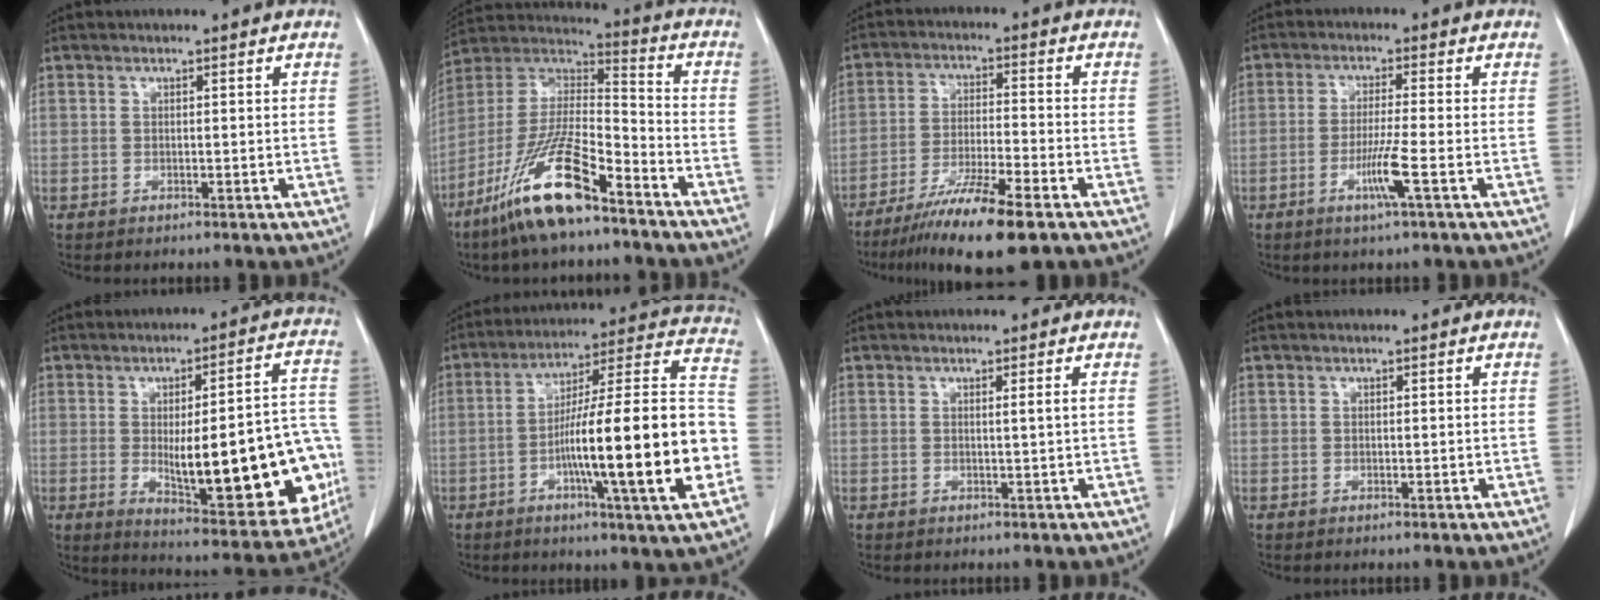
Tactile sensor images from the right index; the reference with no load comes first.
{"total": 16.6, "force": [-10.7, 3.0, 12.4], "torque": [-0.261, -0.013, -0.201]}
{"total": 11.9, "force": [-8.0, 0.6, 8.9], "torque": [-0.159, -0.031, -0.137]}
{"total": 5.1, "force": [-2.0, -0.7, 4.7], "torque": [-0.087, -0.011, -0.038]}
{"total": 23.9, "force": [-4.1, 6.4, 22.7], "torque": [-0.240, 0.016, -0.027]}
{"total": 22.7, "force": [-5.6, 0.7, 21.9], "torque": [-0.304, 0.009, -0.089]}
{"total": 0.9, "force": [0.2, -0.4, 0.8], "torque": [-0.014, -0.002, 0.006]}
{"total": 0.0}